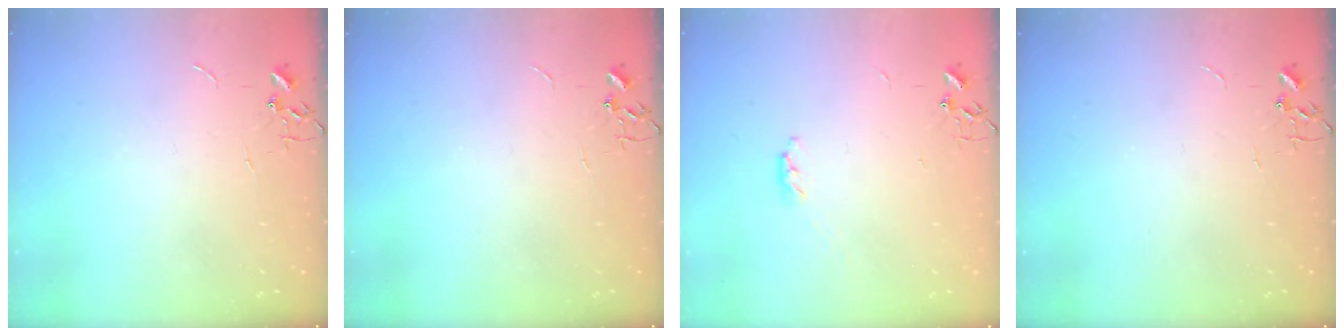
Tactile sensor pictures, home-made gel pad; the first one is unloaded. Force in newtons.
{"total": 0.0}
{"total": 3.3, "press": 3.3, "slide": 0.4}
{"total": 0.0}